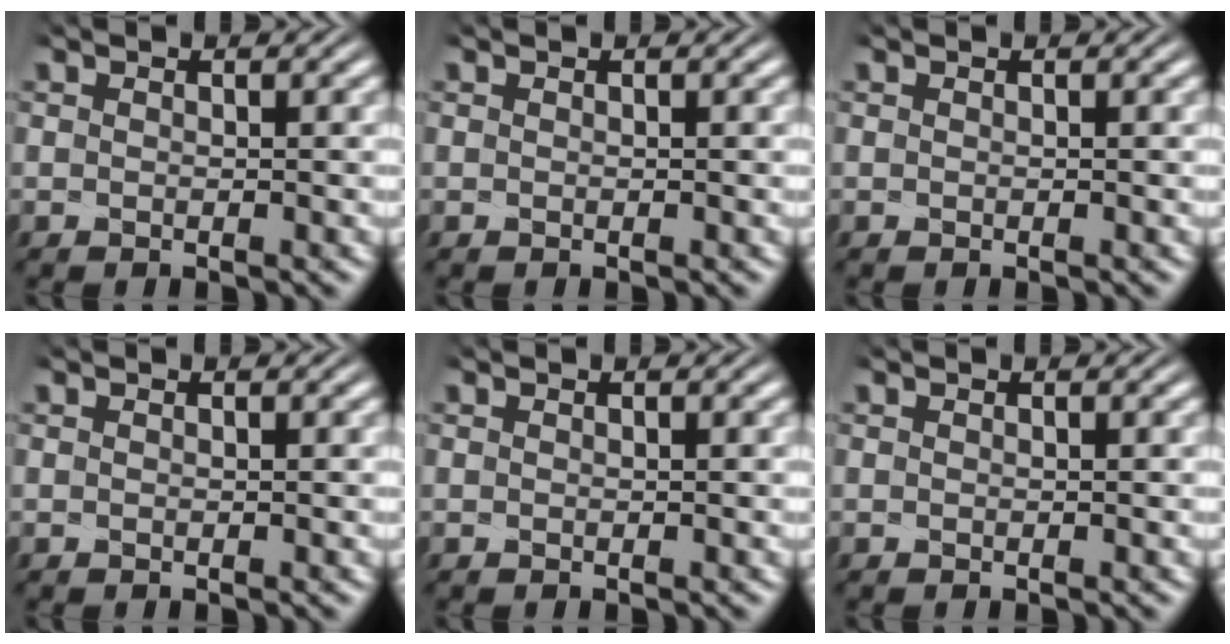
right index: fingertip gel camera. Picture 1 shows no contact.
{"total": 0.0}
{"total": 0.0}
{"total": 0.0}
{"total": 0.0}
{"total": 0.0}